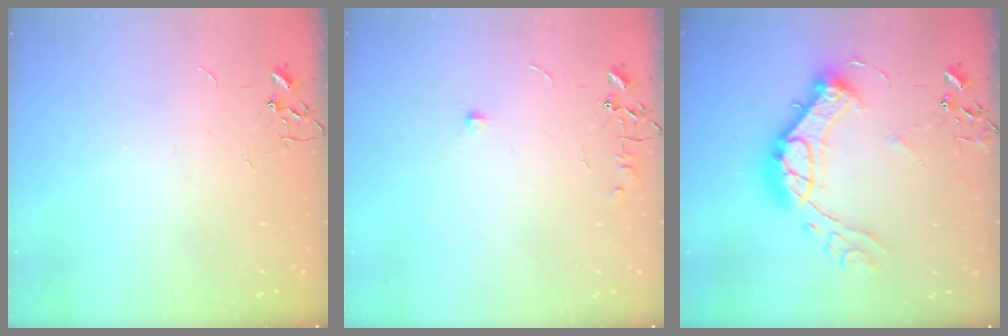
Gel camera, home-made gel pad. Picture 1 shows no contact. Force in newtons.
{"total": 6.1, "press": 6.1, "slide": 0.8}
{"total": 20.0, "press": 19.9, "slide": 1.5}